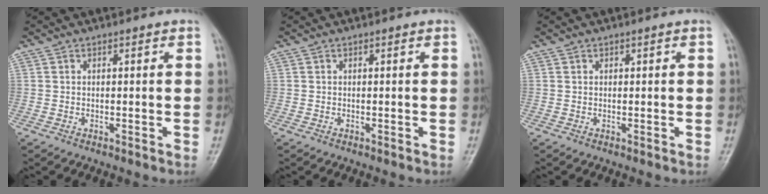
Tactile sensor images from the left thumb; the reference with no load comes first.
{"total": 0.0}
{"total": 0.0}